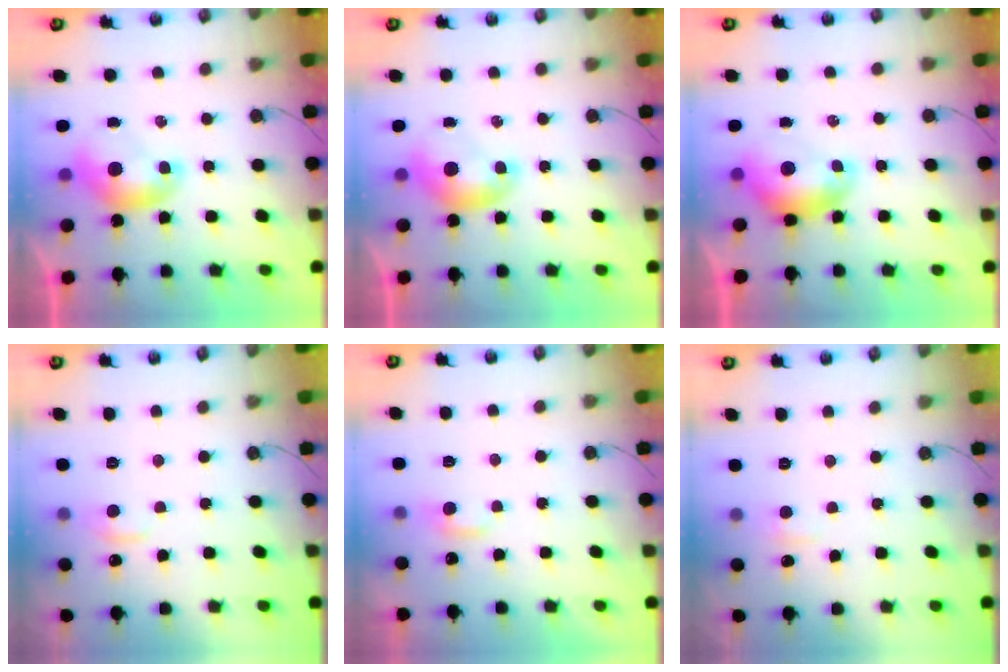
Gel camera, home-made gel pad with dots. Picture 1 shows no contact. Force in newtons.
{"total": 0.0}
{"total": 0.8, "press": 0.7, "slide": 0.4}
{"total": 0.8, "press": 0.3, "slide": 0.7}
{"total": 0.0}
{"total": 1.7, "press": 1.6, "slide": 0.6}